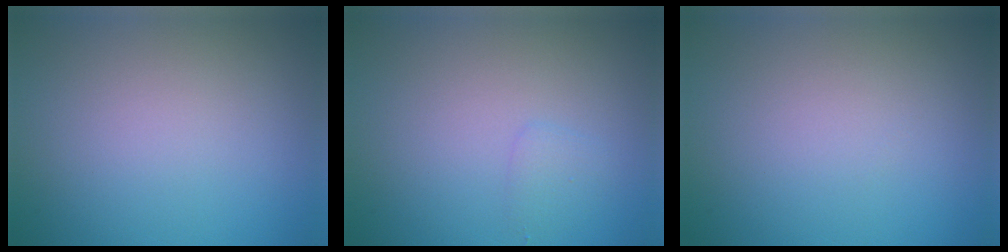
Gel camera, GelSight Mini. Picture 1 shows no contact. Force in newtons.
{"total": 1.1, "press": 1.1, "slide": 0.1}
{"total": 0.0}